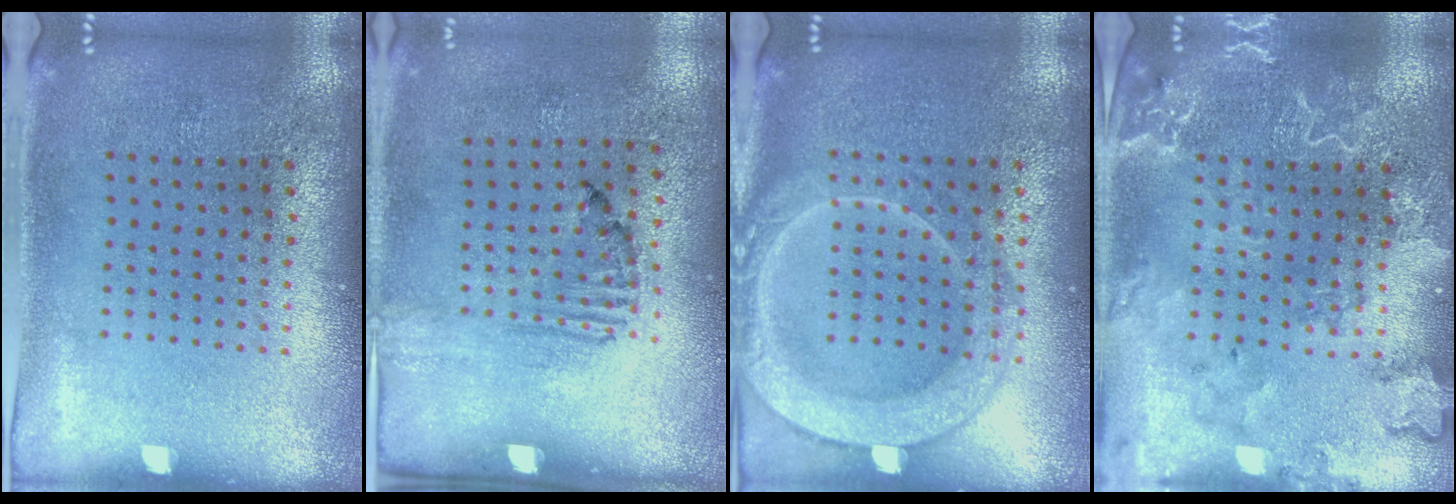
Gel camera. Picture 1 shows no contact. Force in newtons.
{"total": 1.7, "press": 1.0, "slide": 1.3}
{"total": 2.0, "press": 2.0, "slide": 0.3}
{"total": 2.6, "press": 2.4, "slide": 1.0}